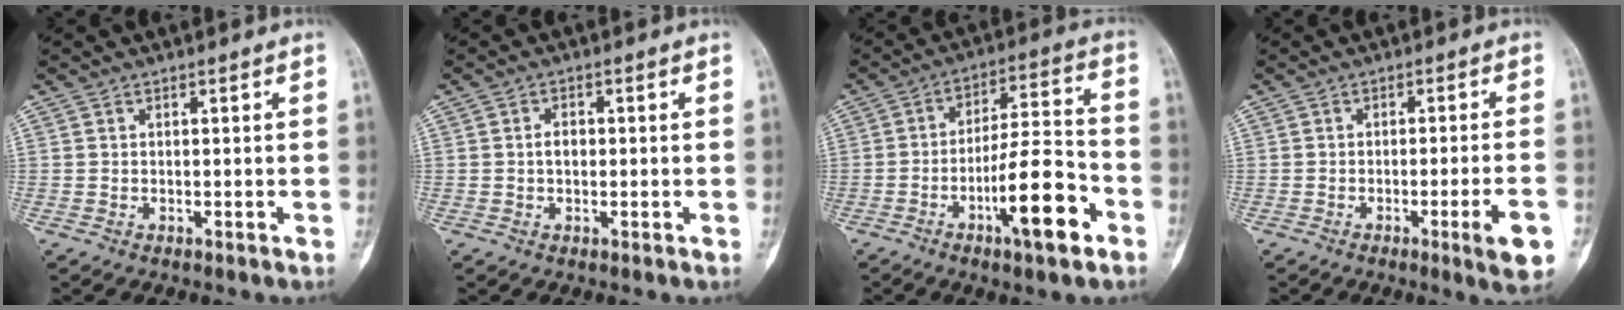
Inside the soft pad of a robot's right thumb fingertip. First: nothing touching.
{"total": 2.1, "force": [-0.1, 1.4, 1.5], "torque": [-0.022, 0.004, -0.004]}
{"total": 14.5, "force": [-6.4, 3.6, 12.5], "torque": [-0.195, 0.040, -0.101]}
{"total": 7.1, "force": [-2.9, 0.5, 6.4], "torque": [-0.088, 0.003, -0.036]}